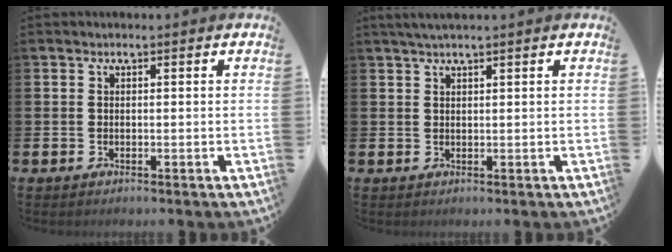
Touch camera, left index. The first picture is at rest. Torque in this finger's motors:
{"motor_torque": [0.15, -0.11, 0.06, 0.04]}